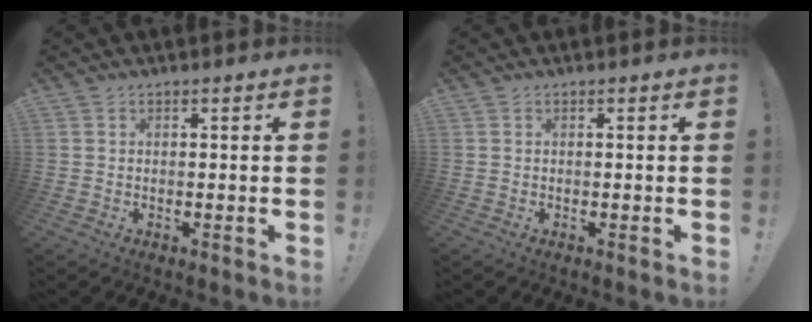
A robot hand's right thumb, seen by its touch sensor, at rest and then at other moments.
{"total": 0.0}